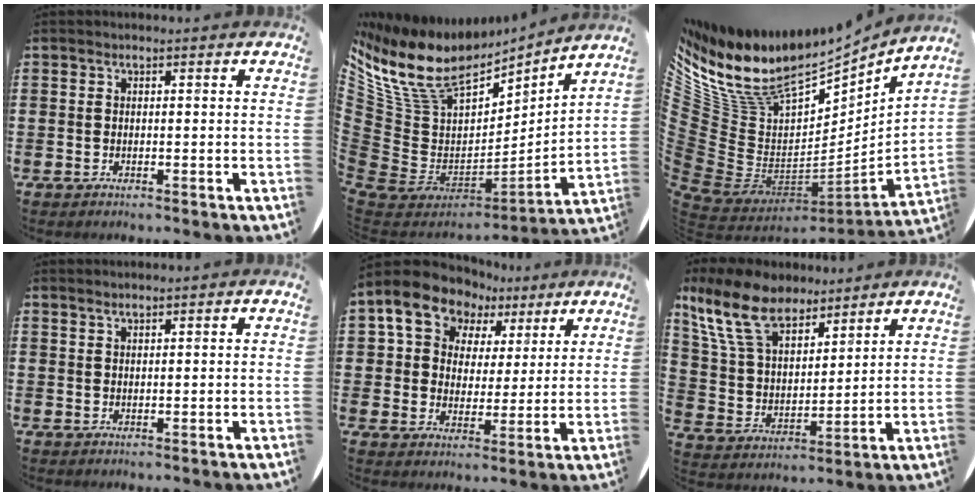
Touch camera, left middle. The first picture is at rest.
{"total": 14.1, "force": [9.5, 8.2, 6.3], "torque": [-0.193, -0.063, 0.177]}
{"total": 12.8, "force": [8.1, 8.4, 5.2], "torque": [-0.174, -0.073, 0.148]}
{"total": 0.9, "force": [0.9, -0.2, -0.2], "torque": [0.003, -0.002, 0.017]}
{"total": 9.7, "force": [6.8, 6.6, 2.3], "torque": [-0.077, -0.023, 0.124]}
{"total": 11.6, "force": [9.3, 4.9, 5.1], "torque": [-0.133, -0.024, 0.178]}